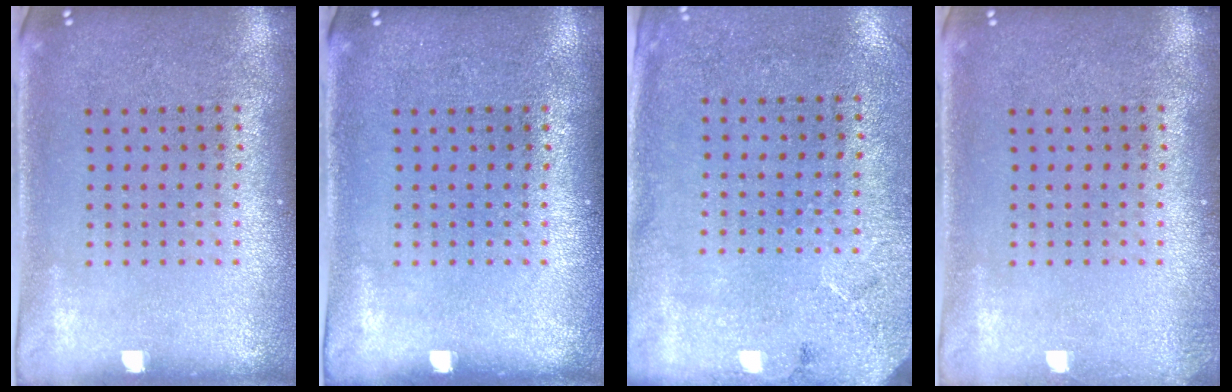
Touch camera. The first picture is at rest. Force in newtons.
{"total": 0.0}
{"total": 2.7, "press": 2.2, "slide": 1.6}
{"total": 0.7, "press": 0.7, "slide": 0.2}